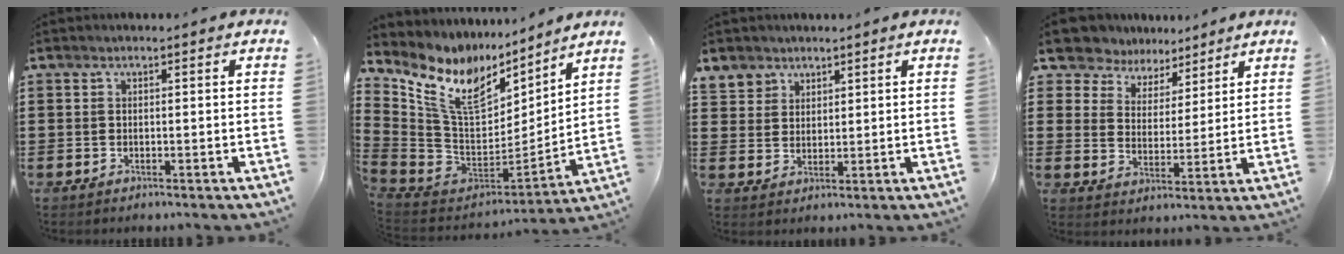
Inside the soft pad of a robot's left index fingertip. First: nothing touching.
{"total": 12.1, "force": [7.2, 6.5, 7.2], "torque": [-0.188, -0.045, 0.129]}
{"total": 3.9, "force": [2.6, 2.9, -0.2], "torque": [-0.014, 0.007, 0.049]}
{"total": 6.9, "force": [6.1, 3.0, 0.3], "torque": [-0.048, -0.030, 0.112]}